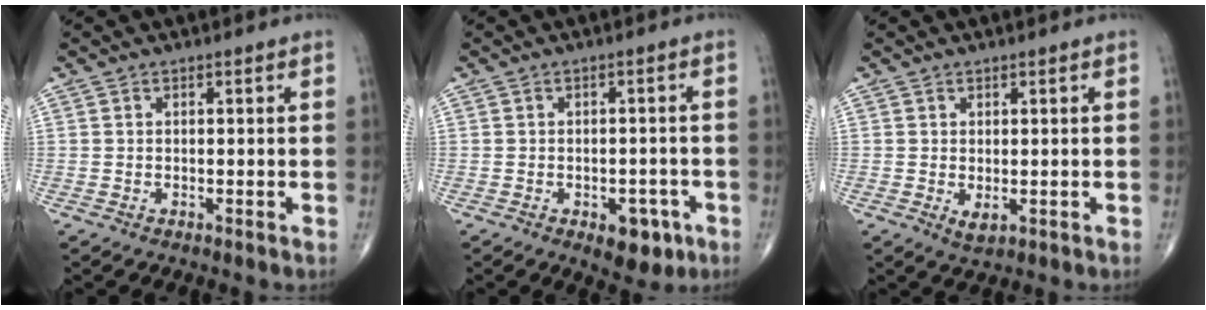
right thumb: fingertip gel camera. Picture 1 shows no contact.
{"total": 6.0, "force": [-2.8, 3.4, 4.1], "torque": [-0.028, 0.013, -0.029]}
{"total": 1.9, "force": [-0.1, 1.0, 1.6], "torque": [-0.026, -0.004, 0.003]}